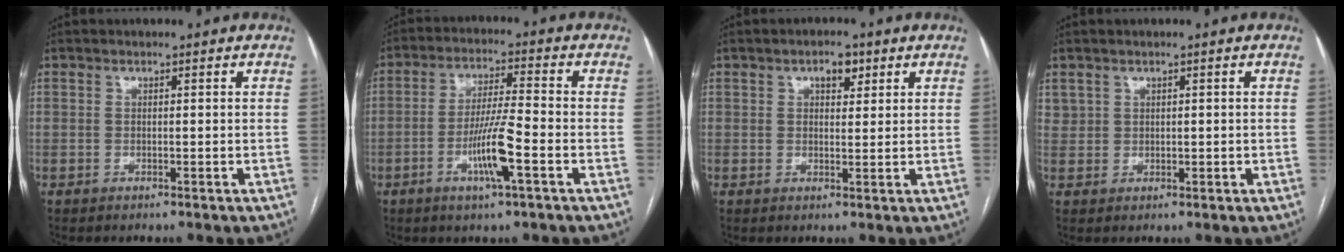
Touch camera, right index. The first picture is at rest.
{"total": 8.6, "force": [-3.2, 0.2, 8.0], "torque": [-0.152, -0.005, -0.059]}
{"total": 3.1, "force": [1.7, 1.6, 2.1], "torque": [-0.032, 0.008, 0.026]}
{"total": 1.9, "force": [1.0, 1.6, 0.4], "torque": [-0.006, 0.004, 0.024]}